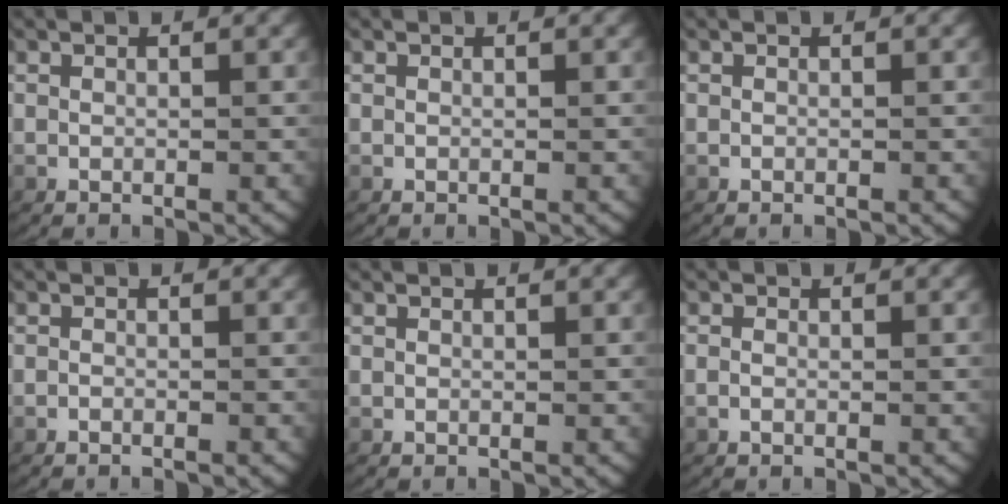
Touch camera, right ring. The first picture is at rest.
{"total": 0.0}
{"total": 0.0}
{"total": 0.7, "force": [-0.7, 0.0, 0.2], "torque": [-0.007, -0.003, -0.012]}
{"total": 0.0}
{"total": 0.7, "force": [-0.4, 0.3, 0.4], "torque": [-0.014, -0.004, -0.006]}